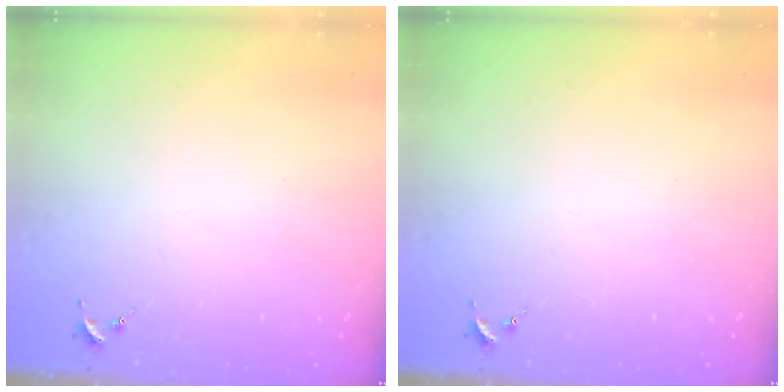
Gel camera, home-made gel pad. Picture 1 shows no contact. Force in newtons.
{"total": 0.0}